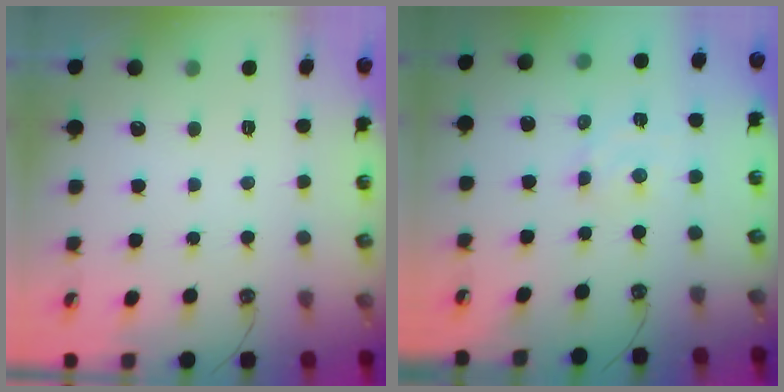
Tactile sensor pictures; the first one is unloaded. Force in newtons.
{"total": 2.9, "press": 2.9, "slide": 0.6}